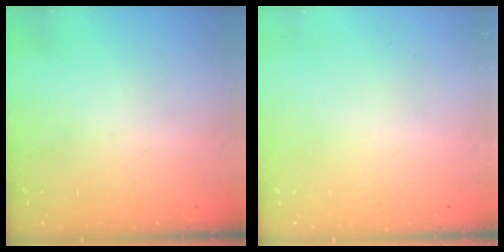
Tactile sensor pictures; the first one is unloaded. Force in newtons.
{"total": 0.0}